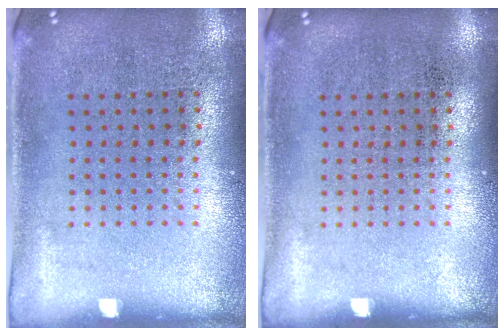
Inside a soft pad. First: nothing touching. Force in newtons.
{"total": 0.0}